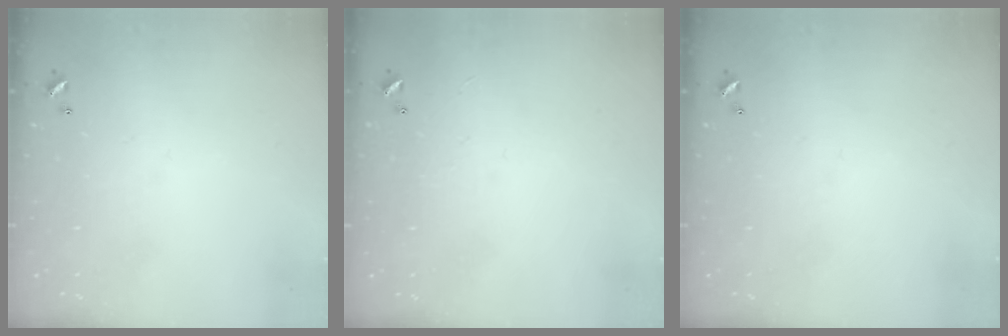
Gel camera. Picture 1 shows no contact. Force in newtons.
{"total": 1.0, "press": 0.9, "slide": 0.5}
{"total": 0.0}